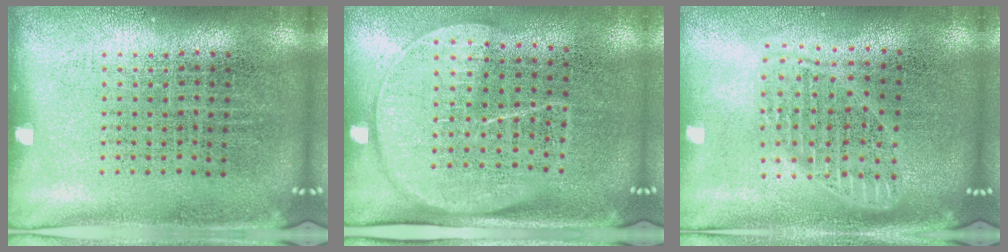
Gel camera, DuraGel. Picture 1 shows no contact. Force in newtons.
{"total": 1.8, "press": 1.5, "slide": 1.0}
{"total": 1.8, "press": 1.5, "slide": 0.9}